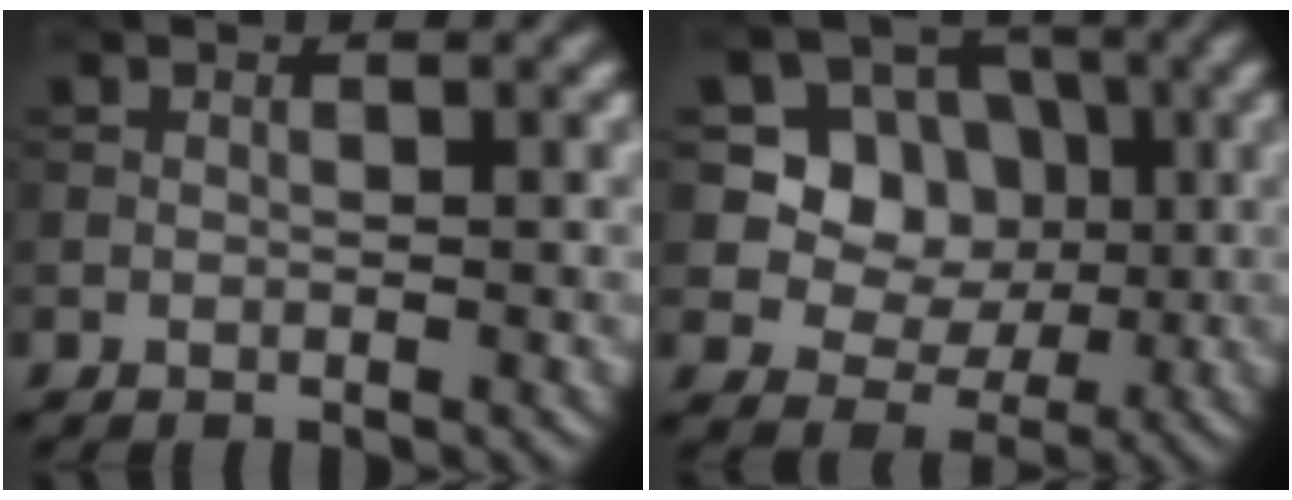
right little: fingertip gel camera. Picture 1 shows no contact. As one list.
[{"total": 5.5, "force": [0.4, 4.9, 2.3], "torque": [-0.030, 0.000, -0.009]}]